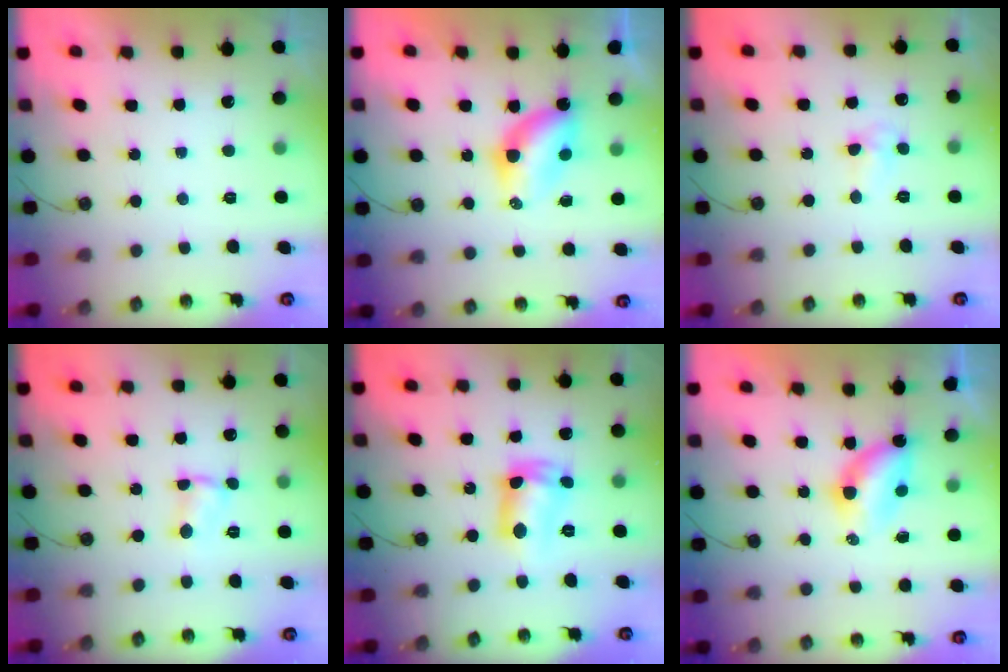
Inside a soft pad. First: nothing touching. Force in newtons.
{"total": 7.4, "press": 7.3, "slide": 0.8}
{"total": 5.2, "press": 5.1, "slide": 0.6}
{"total": 2.1, "press": 2.1, "slide": 0.3}
{"total": 11.3, "press": 10.6, "slide": 3.7}
{"total": 5.2, "press": 5.2, "slide": 0.3}